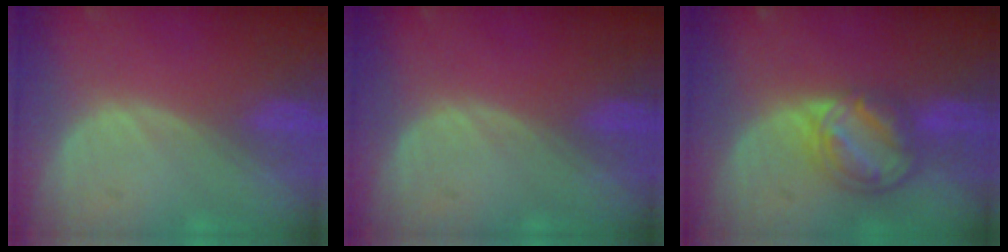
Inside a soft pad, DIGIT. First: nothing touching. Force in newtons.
{"total": 0.0}
{"total": 8.2, "press": 7.0, "slide": 4.4}